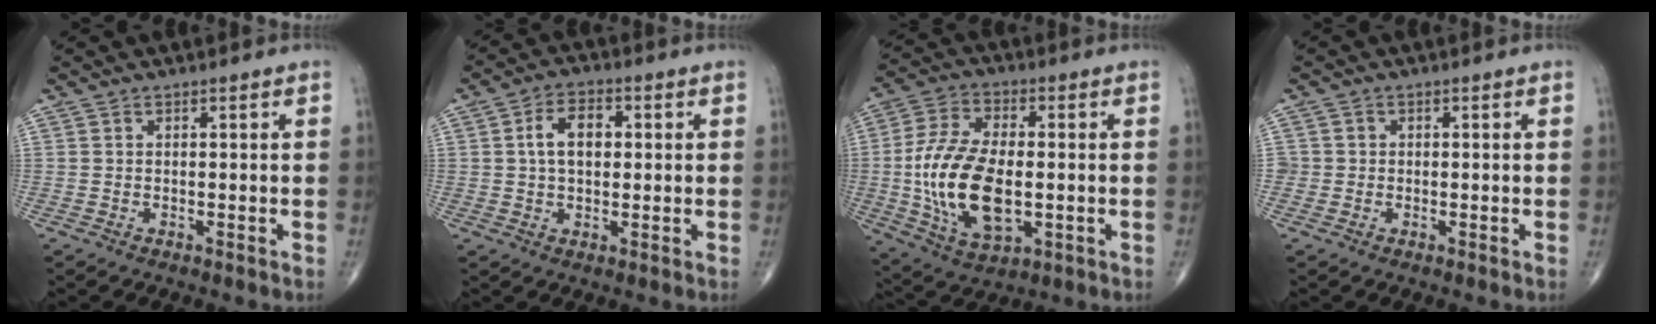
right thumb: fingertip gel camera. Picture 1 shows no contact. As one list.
[{"total": 7.1, "force": [1.1, 4.4, 5.4], "torque": [-0.081, 0.012, 0.013]}, {"total": 18.3, "force": [-1.8, 9.6, 15.5], "torque": [-0.305, 0.000, -0.024]}, {"total": 1.8, "force": [-0.1, 1.8, 0.0], "torque": [0.013, 0.007, -0.005]}]